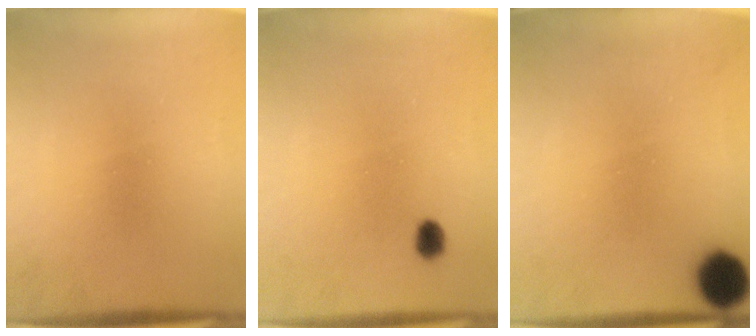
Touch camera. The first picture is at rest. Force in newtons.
{"total": 2.7}
{"total": 4.1}